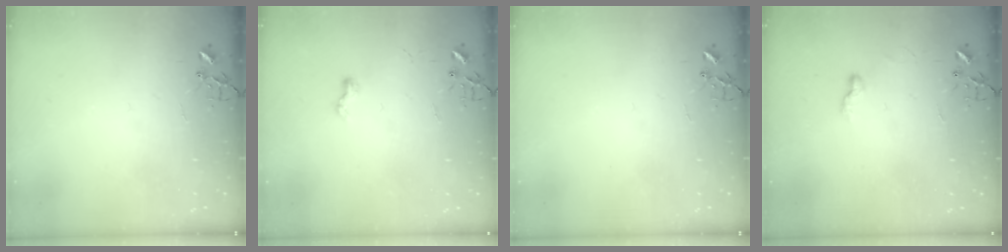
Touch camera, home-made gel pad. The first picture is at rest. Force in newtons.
{"total": 6.0, "press": 6.0, "slide": 0.7}
{"total": 0.0}
{"total": 4.6, "press": 4.6, "slide": 0.6}